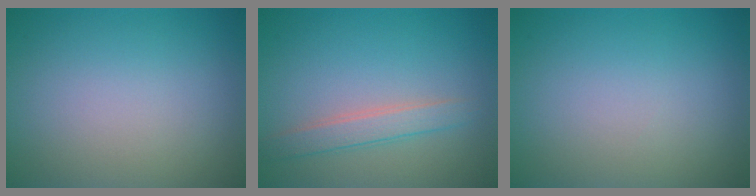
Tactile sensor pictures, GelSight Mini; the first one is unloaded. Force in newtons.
{"total": 2.2, "press": 2.2, "slide": 0.1}
{"total": 0.0}